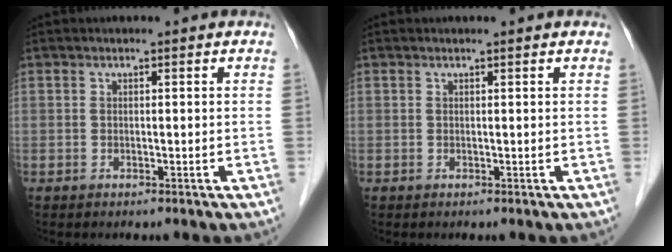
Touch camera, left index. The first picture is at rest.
{"total": 0.7, "force": [0.7, 0.0, 0.2], "torque": [-0.009, 0.004, 0.009]}